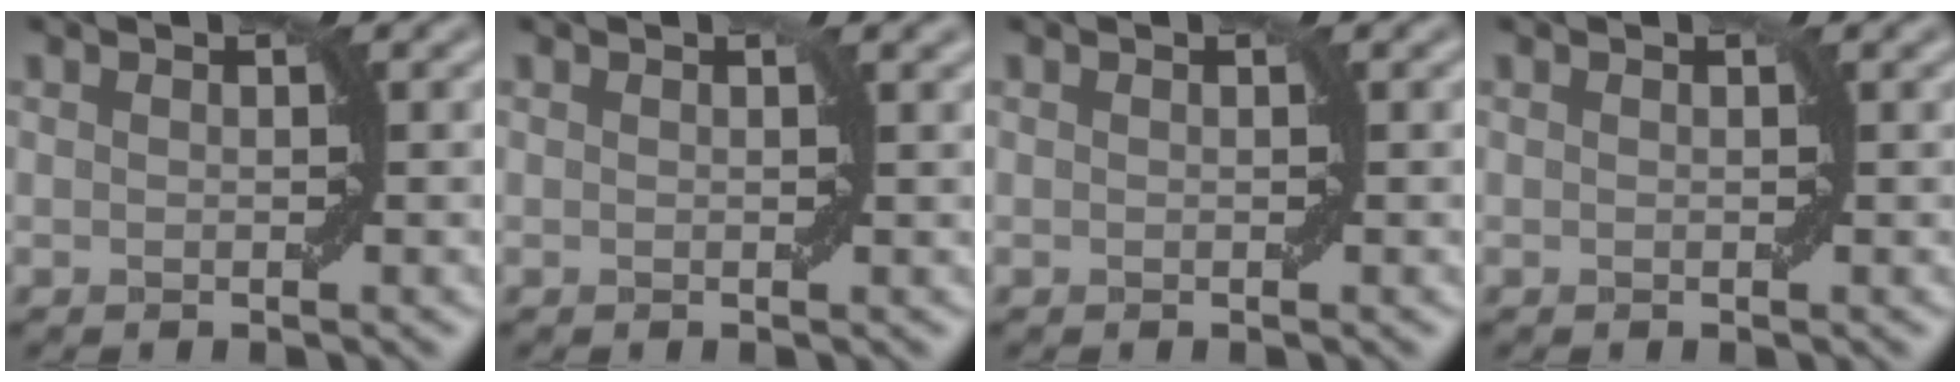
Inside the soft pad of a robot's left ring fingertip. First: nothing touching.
{"total": 0.7, "force": [0.4, 0.0, 0.5], "torque": [-0.004, 0.001, 0.007]}
{"total": 0.0}
{"total": 0.0}